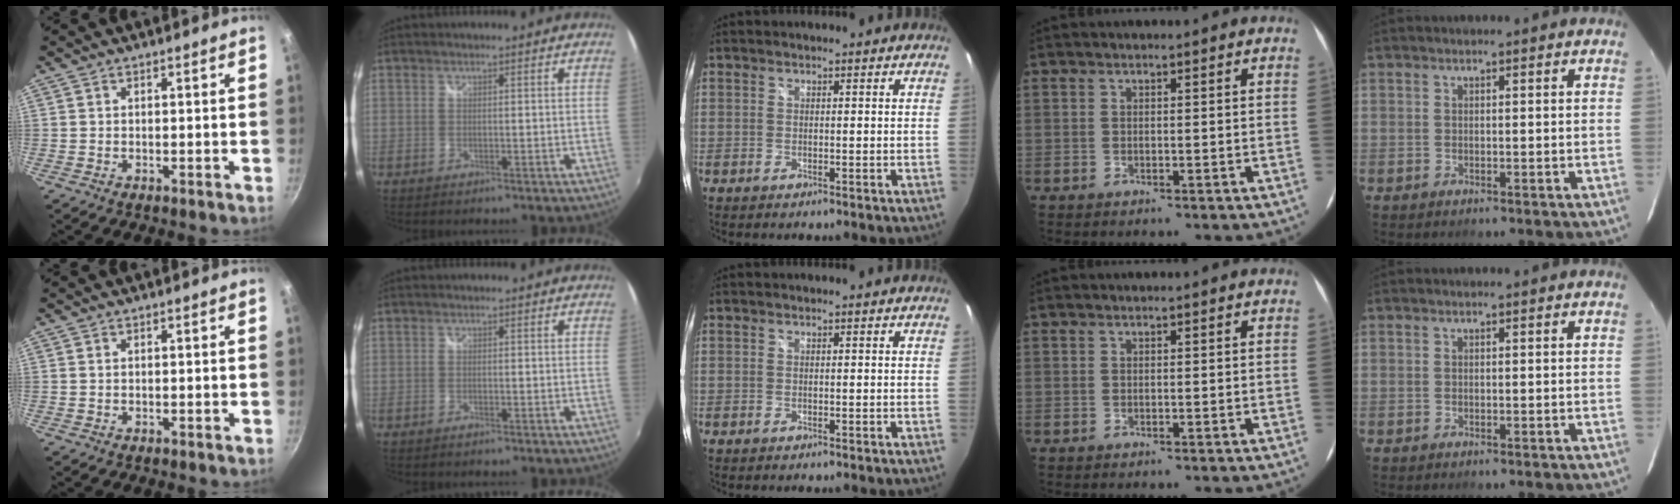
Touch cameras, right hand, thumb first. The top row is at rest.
{"index": {"total": 0.5, "force": [-0.3, 0.0, 0.4], "torque": [-0.009, 0.000, -0.007]}}